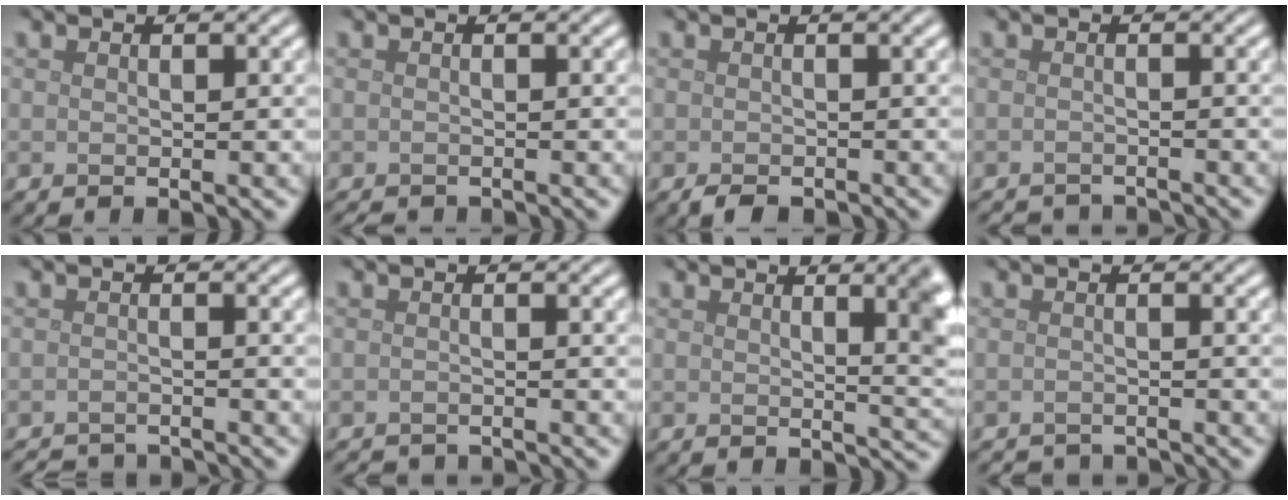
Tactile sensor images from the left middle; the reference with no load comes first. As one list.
[{"total": 1.4, "force": [-1.4, 0.2, 0.2], "torque": [0.003, -0.007, -0.022]}, {"total": 1.9, "force": [-1.3, 0.7, 1.1], "torque": [-0.023, -0.005, -0.021]}, {"total": 3.1, "force": [-3.0, 0.3, 0.4], "torque": [-0.007, -0.009, -0.046]}, {"total": 4.0, "force": [-3.9, 0.5, 0.7], "torque": [-0.015, 0.000, -0.062]}, {"total": 3.4, "force": [-3.4, 0.3, 0.6], "torque": [-0.014, -0.007, -0.053]}, {"total": 6.1, "force": [1.6, 2.3, 5.4], "torque": [-0.031, 0.008, 0.019]}, {"total": 3.1, "force": [-3.1, 0.3, 0.3], "torque": [-0.005, -0.006, -0.047]}]